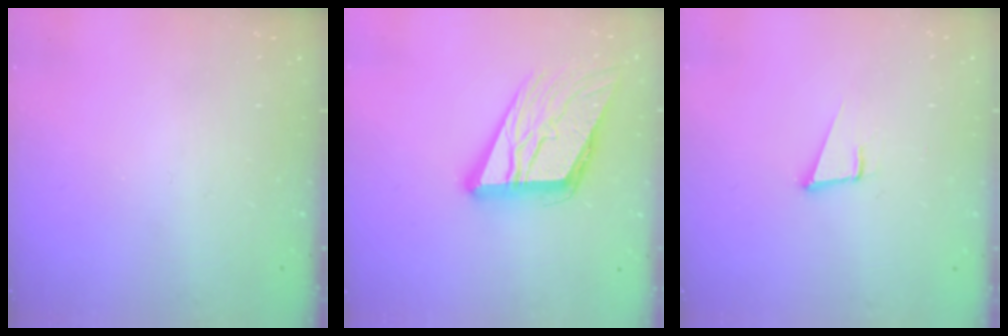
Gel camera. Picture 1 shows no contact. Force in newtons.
{"total": 17.7, "press": 17.6, "slide": 2.1}
{"total": 3.6, "press": 2.8, "slide": 2.3}